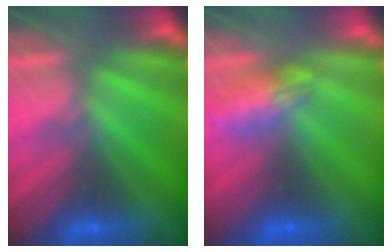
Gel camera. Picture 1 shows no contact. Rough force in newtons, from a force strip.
{"total": 2.4}